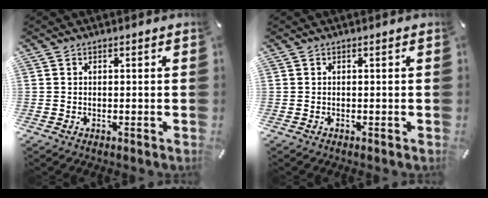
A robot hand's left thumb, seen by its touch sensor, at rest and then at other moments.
{"total": 0.0}